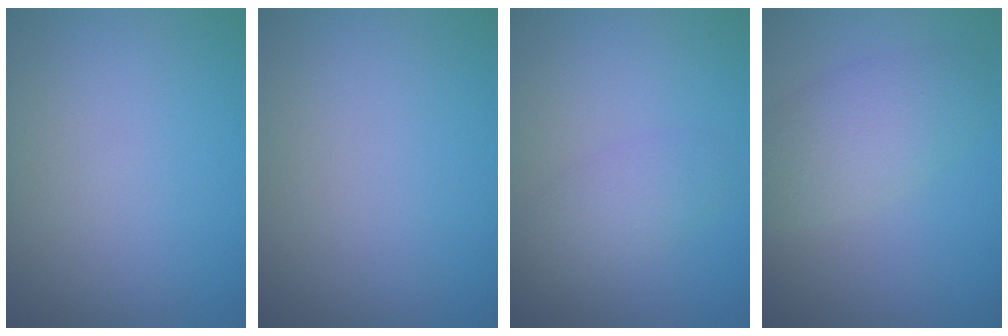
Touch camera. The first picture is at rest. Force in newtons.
{"total": 0.0}
{"total": 2.3, "press": 2.3, "slide": 0.1}
{"total": 4.2, "press": 4.2, "slide": 0.1}